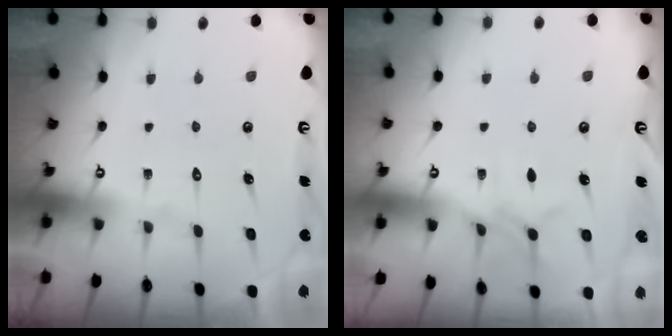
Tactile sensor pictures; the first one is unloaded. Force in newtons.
{"total": 4.6, "press": 4.6, "slide": 0.6}